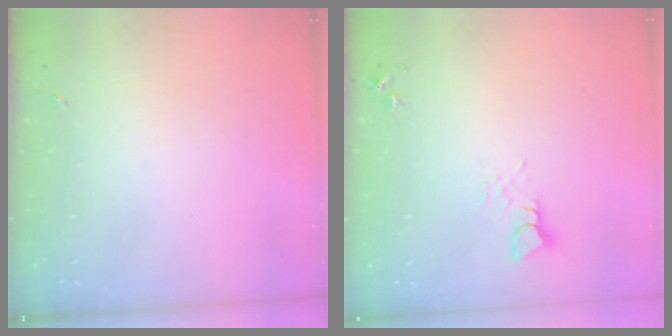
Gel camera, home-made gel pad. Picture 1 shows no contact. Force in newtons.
{"total": 3.3, "press": 3.3, "slide": 0.4}